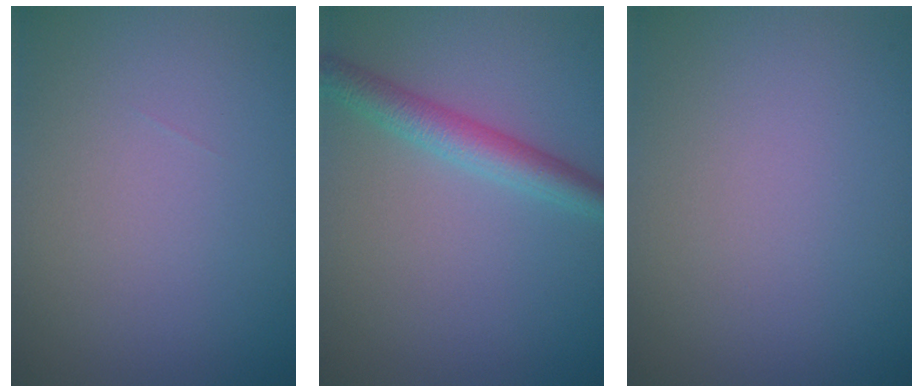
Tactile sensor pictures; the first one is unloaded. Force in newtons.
{"total": 3.1, "press": 3.1, "slide": 0.1}
{"total": 0.0}